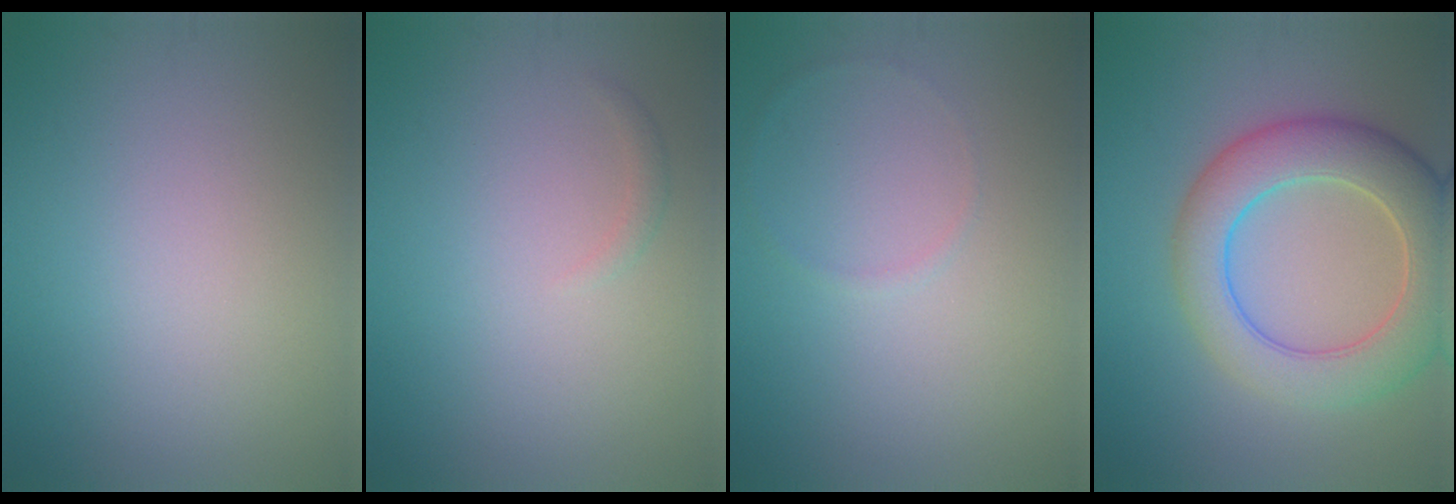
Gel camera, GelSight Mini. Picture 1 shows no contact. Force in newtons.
{"total": 0.7, "press": 0.7, "slide": 0.0}
{"total": 0.6, "press": 0.6, "slide": 0.1}
{"total": 8.0, "press": 7.9, "slide": 0.6}